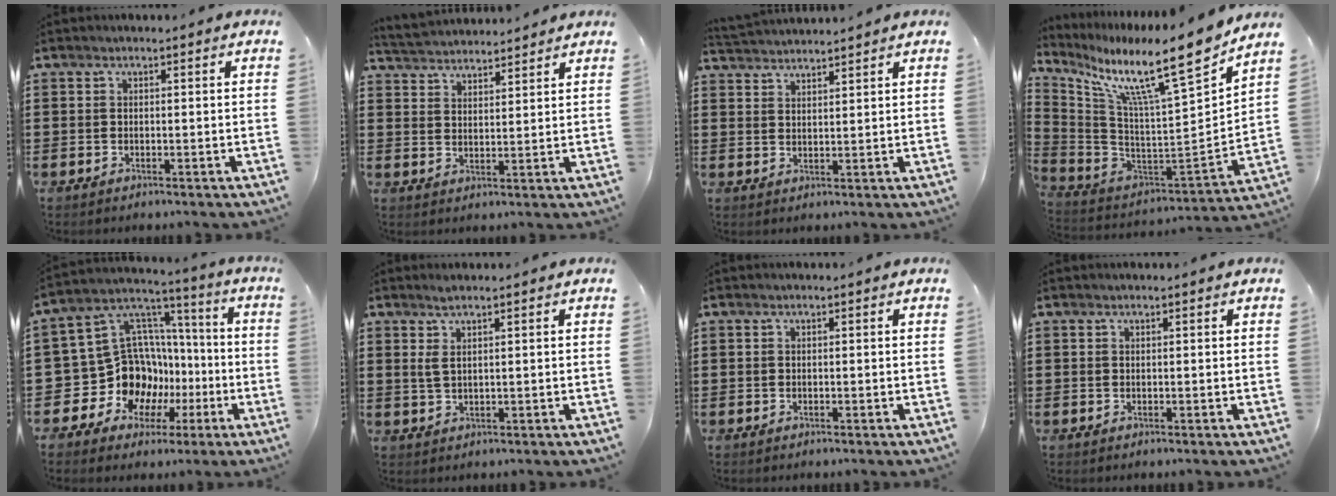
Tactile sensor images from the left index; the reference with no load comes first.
{"total": 3.4, "force": [3.4, 0.2, 0.0], "torque": [-0.013, -0.013, 0.062]}
{"total": 2.5, "force": [2.4, -0.3, -0.3], "torque": [-0.002, -0.007, 0.047]}
{"total": 13.0, "force": [9.8, 0.1, 8.6], "torque": [-0.173, -0.084, 0.149]}
{"total": 12.5, "force": [-2.7, 11.6, 3.5], "torque": [-0.117, -0.026, -0.025]}
{"total": 2.4, "force": [1.2, 0.5, 2.0], "torque": [-0.041, 0.002, 0.021]}
{"total": 0.0}
{"total": 0.0}